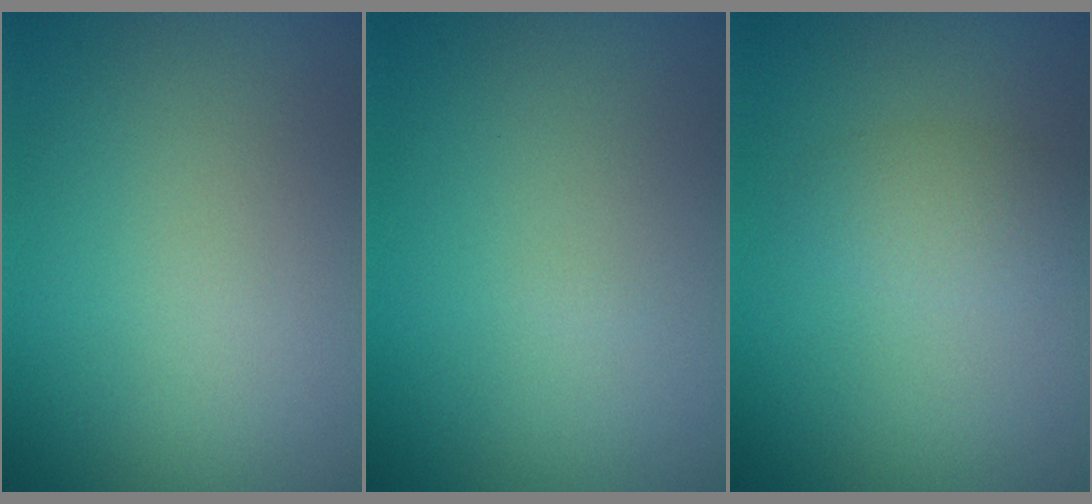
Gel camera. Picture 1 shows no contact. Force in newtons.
{"total": 0.0}
{"total": 2.2, "press": 2.1, "slide": 0.1}